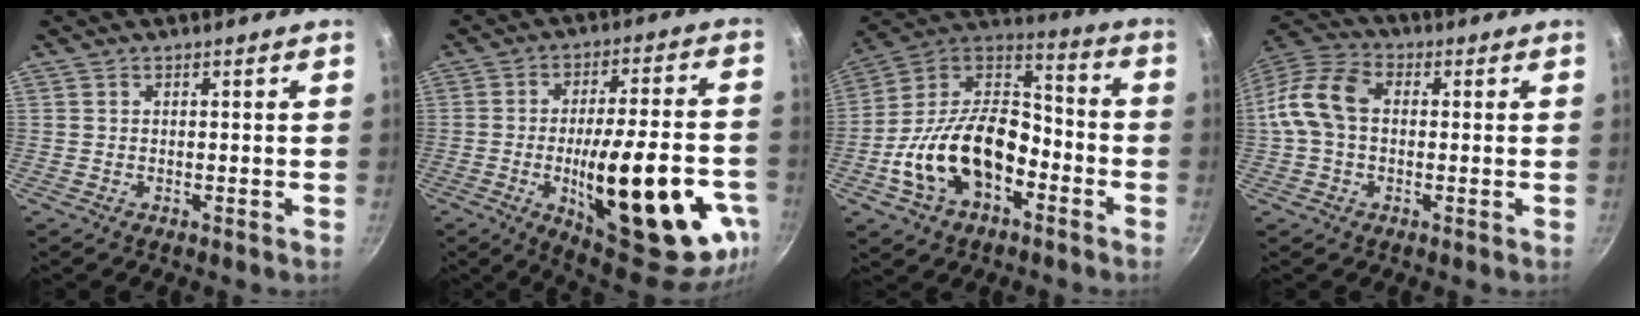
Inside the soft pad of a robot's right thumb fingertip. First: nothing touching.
{"total": 28.0, "force": [-8.7, 8.8, 25.1], "torque": [-0.322, 0.011, -0.111]}
{"total": 21.6, "force": [-7.2, 13.6, 15.1], "torque": [-0.252, 0.071, -0.140]}
{"total": 11.2, "force": [0.5, 7.9, 8.0], "torque": [-0.144, 0.031, -0.009]}